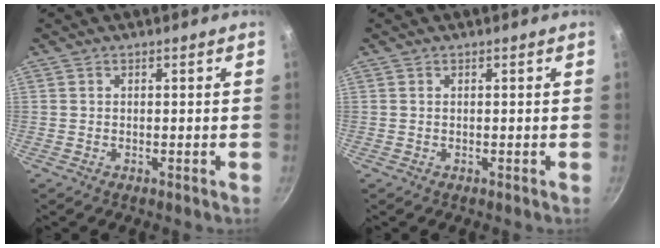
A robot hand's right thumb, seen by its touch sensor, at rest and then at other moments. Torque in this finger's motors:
{"motor_torque": [-0.24, 0.43, 0.24, -0.30, 0.02]}